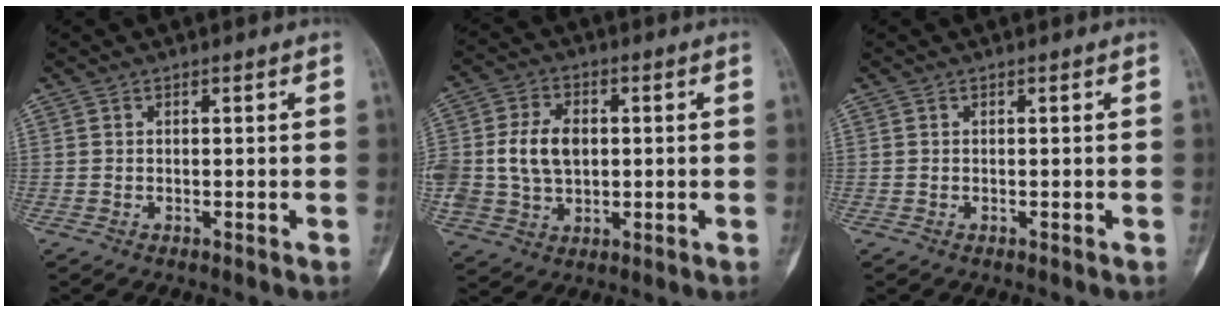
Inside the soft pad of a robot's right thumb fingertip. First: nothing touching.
{"total": 10.6, "force": [0.5, 7.7, 7.3], "torque": [-0.129, 0.010, 0.015]}
{"total": 0.0}